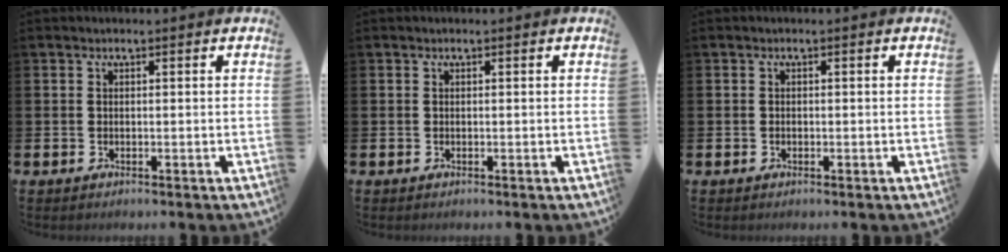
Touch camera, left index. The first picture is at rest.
{"total": 0.0}
{"total": 0.9, "force": [-0.8, 0.3, 0.0], "torque": [-0.004, 0.008, -0.016]}